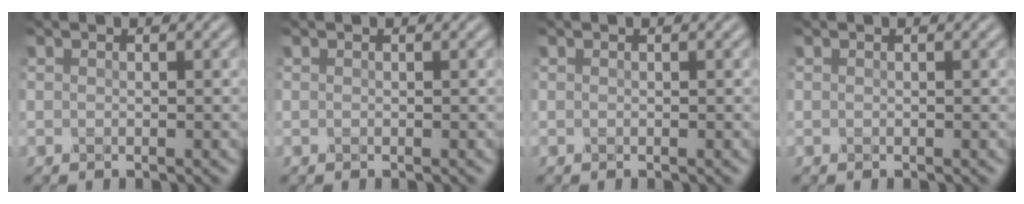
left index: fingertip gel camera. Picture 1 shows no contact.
{"total": 0.0}
{"total": 0.0}
{"total": 0.0}